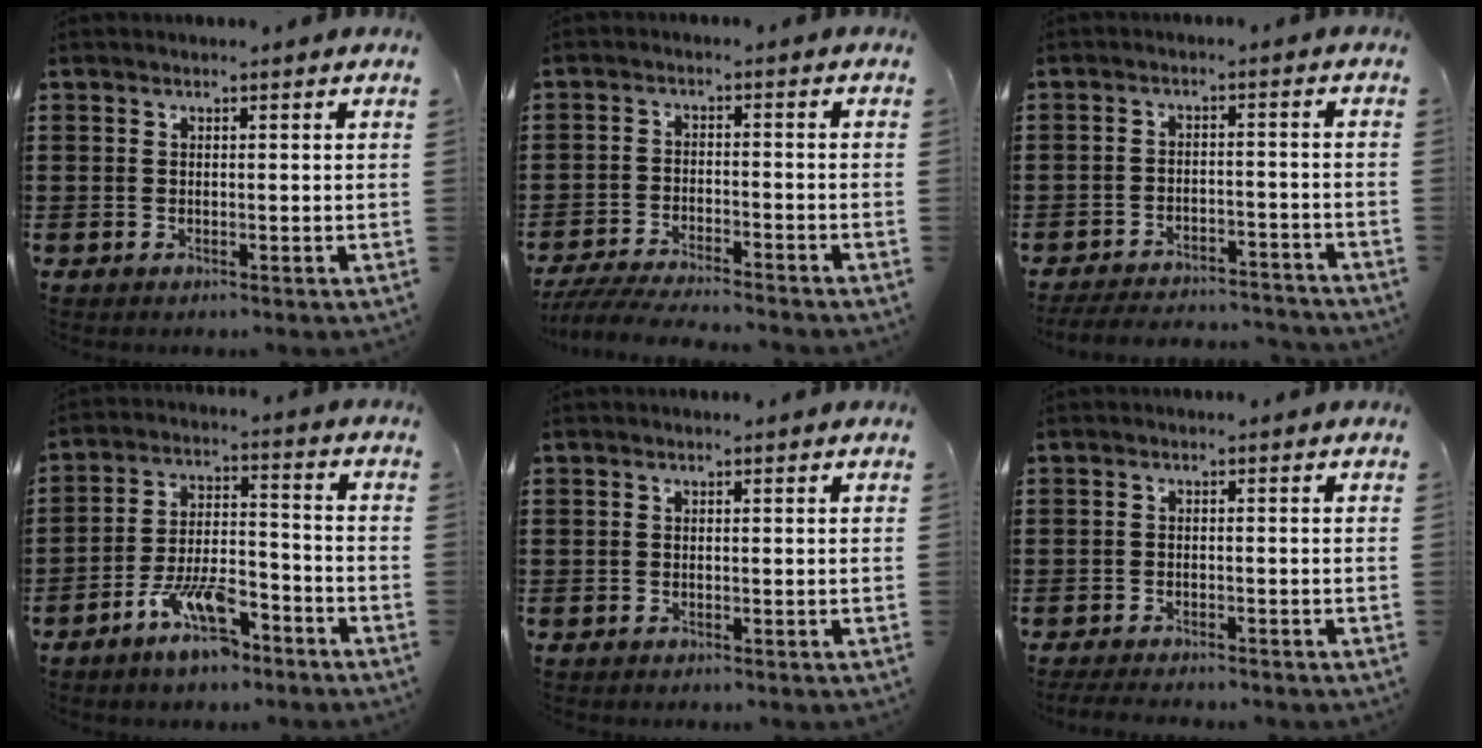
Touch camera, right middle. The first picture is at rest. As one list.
[{"total": 4.8, "force": [-4.6, 0.1, 1.3], "torque": [-0.035, -0.010, -0.094]}, {"total": 4.3, "force": [-4.2, 0.3, 0.8], "torque": [-0.020, 0.000, -0.088]}, {"total": 9.0, "force": [-6.6, 2.9, 5.5], "torque": [-0.110, 0.007, -0.123]}, {"total": 0.0}, {"total": 1.9, "force": [-1.9, 0.1, 0.3], "torque": [-0.008, -0.002, -0.038]}]